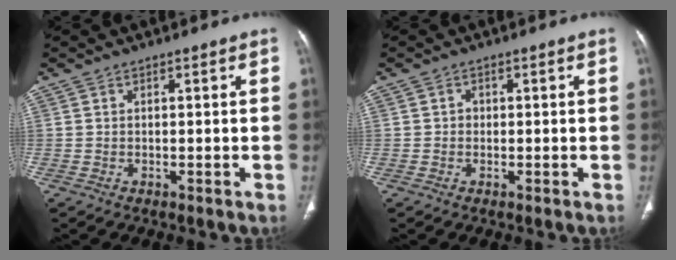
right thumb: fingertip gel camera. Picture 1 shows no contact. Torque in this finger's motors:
{"motor_torque": [-0.43, 0.58, 0.25, 0.08, 0.00]}